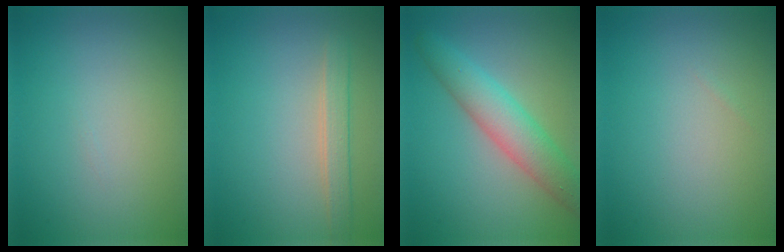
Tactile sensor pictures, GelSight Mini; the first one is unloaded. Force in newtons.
{"total": 2.0, "press": 2.0, "slide": 0.2}
{"total": 5.1, "press": 5.1, "slide": 0.3}
{"total": 0.0}